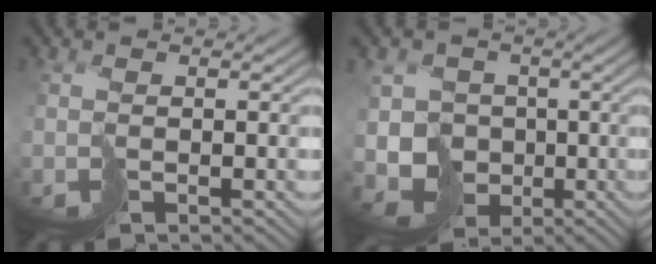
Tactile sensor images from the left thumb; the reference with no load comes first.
{"total": 10.6, "force": [-4.5, 8.1, 5.1], "torque": [-0.124, -0.018, -0.077]}